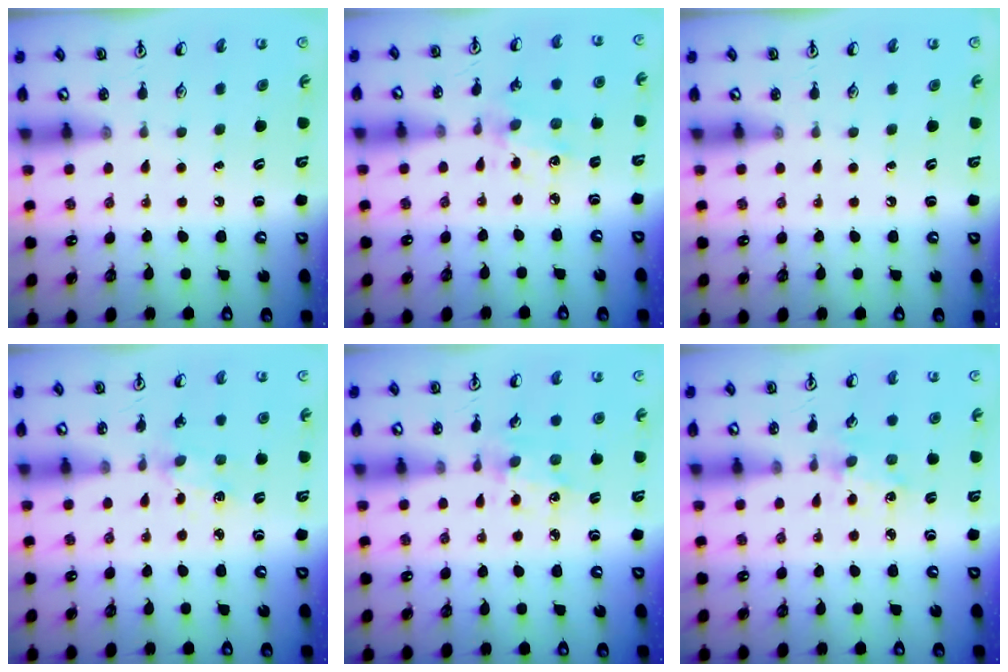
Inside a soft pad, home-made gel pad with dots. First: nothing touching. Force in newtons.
{"total": 3.3, "press": 3.3, "slide": 0.7}
{"total": 0.0}
{"total": 2.0, "press": 2.0, "slide": 0.3}
{"total": 2.5, "press": 2.4, "slide": 0.6}
{"total": 1.4, "press": 1.3, "slide": 0.2}